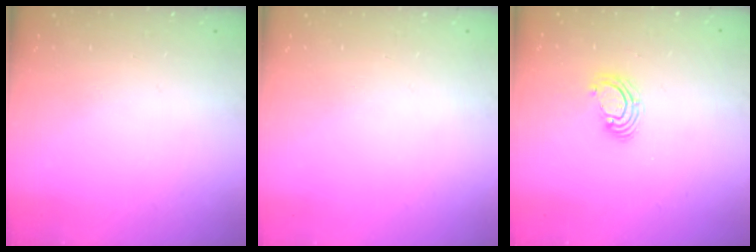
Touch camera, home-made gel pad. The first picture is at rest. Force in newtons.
{"total": 0.0}
{"total": 4.0, "press": 3.9, "slide": 0.2}